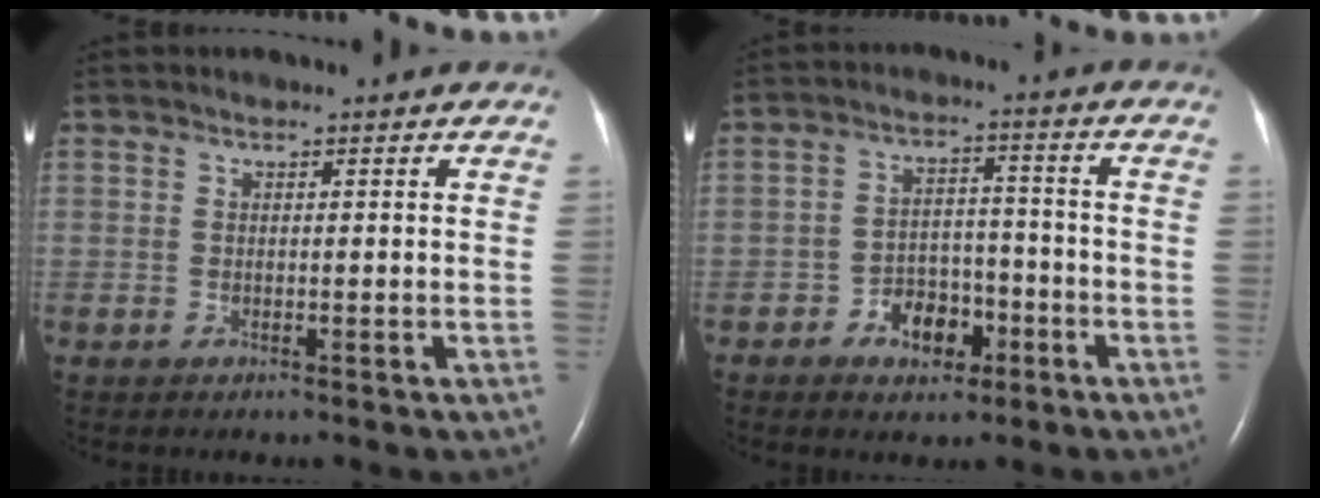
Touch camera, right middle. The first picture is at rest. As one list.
[{"total": 6.4, "force": [-3.3, 4.0, 3.7], "torque": [-0.062, 0.020, -0.048]}]